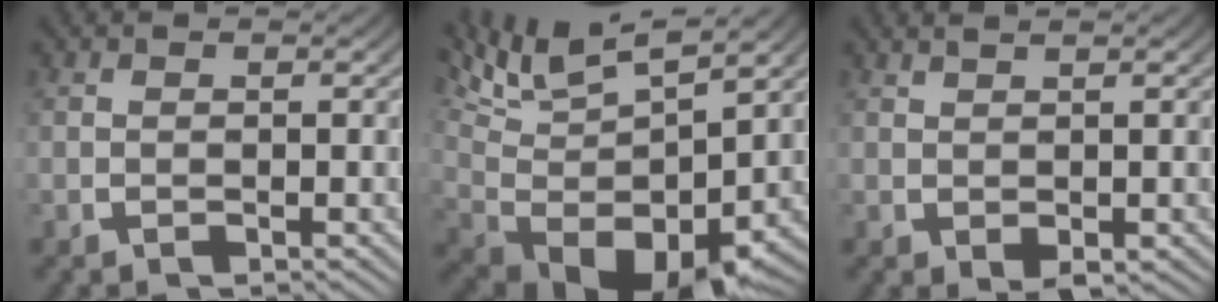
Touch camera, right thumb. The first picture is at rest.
{"total": 11.4, "force": [0.4, 6.6, 9.3], "torque": [-0.168, -0.035, 0.024]}
{"total": 1.7, "force": [0.7, 0.8, 1.3], "torque": [-0.018, -0.006, 0.023]}